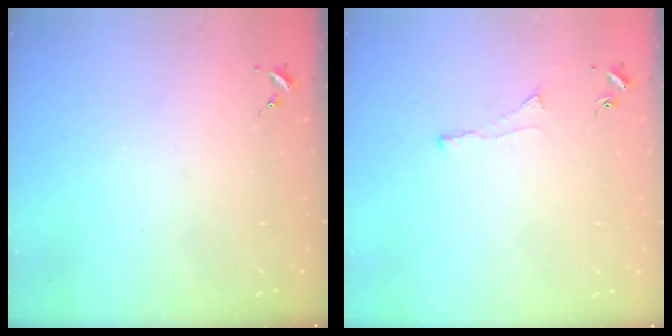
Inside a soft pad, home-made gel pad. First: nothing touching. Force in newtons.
{"total": 2.9, "press": 2.8, "slide": 0.7}